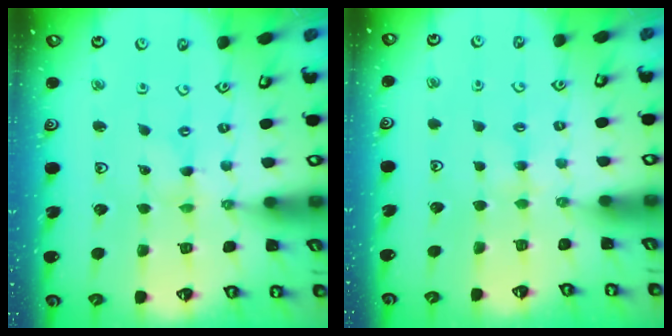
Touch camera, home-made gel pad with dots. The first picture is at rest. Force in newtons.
{"total": 3.4, "press": 3.4, "slide": 0.5}